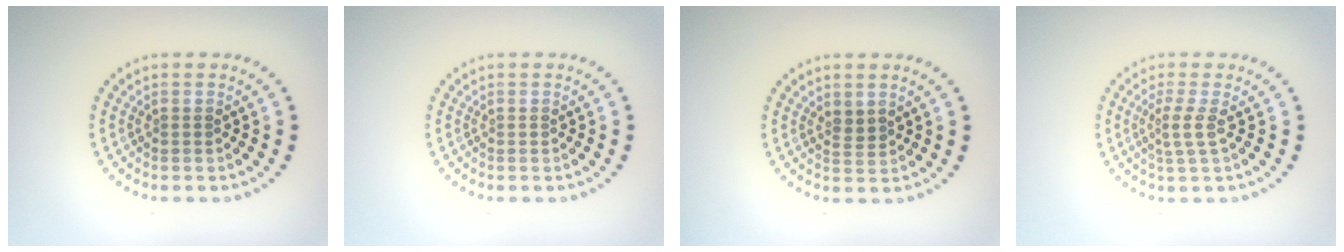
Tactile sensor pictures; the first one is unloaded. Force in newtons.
{"total": 0.0}
{"total": 1.2, "press": 0.9, "slide": 0.7}
{"total": 2.1, "press": 1.4, "slide": 1.5}